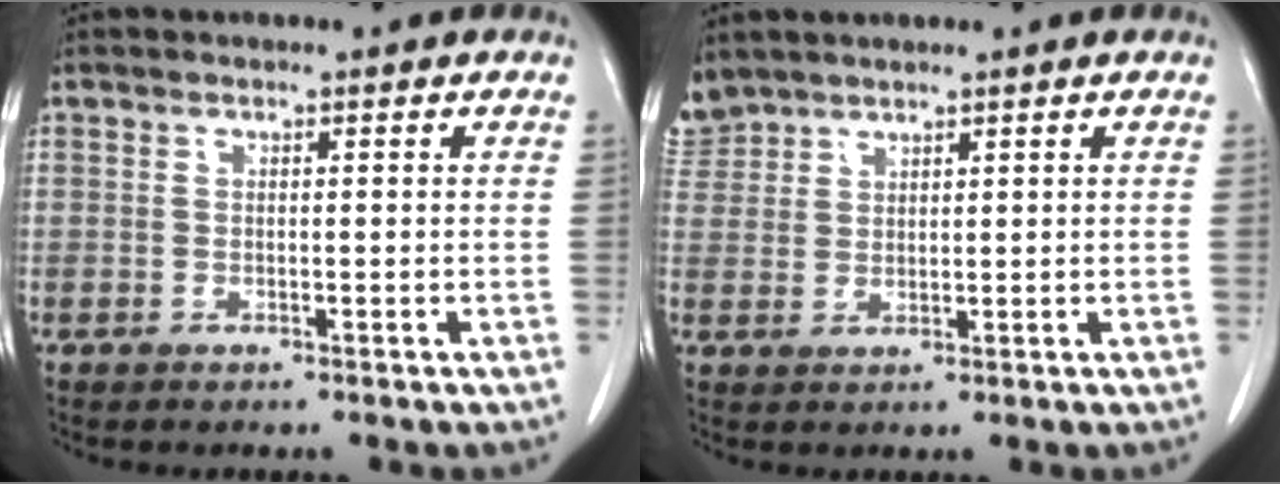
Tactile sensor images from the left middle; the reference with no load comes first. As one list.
[{"total": 3.8, "force": [3.6, 1.3, -0.1], "torque": [-0.007, 0.012, 0.079]}]